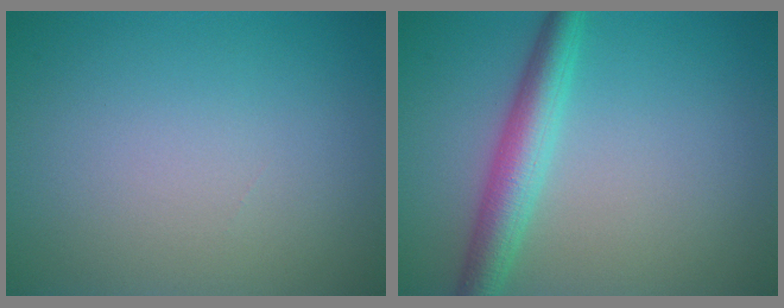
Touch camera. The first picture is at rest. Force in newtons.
{"total": 4.1, "press": 4.1, "slide": 0.0}